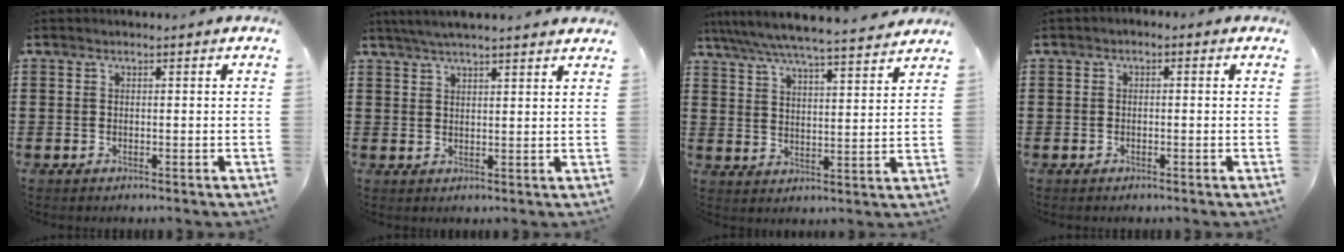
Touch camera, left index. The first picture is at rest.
{"total": 3.5, "force": [3.2, -0.2, 1.4], "torque": [-0.036, -0.003, 0.059]}
{"total": 5.8, "force": [5.4, -0.3, 2.2], "torque": [-0.065, -0.036, 0.089]}
{"total": 0.8, "force": [-0.7, 0.3, 0.2], "torque": [-0.008, -0.001, -0.014]}